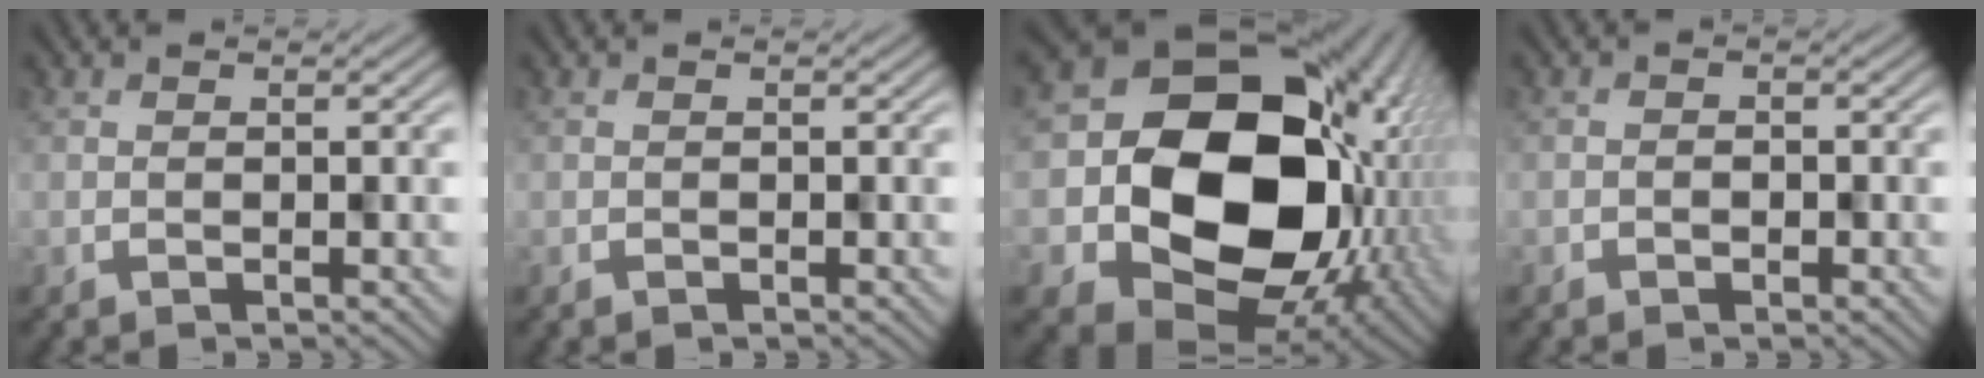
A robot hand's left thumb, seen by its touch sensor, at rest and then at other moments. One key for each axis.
{"total": 0.5, "fx": -0.4, "fy": 0.2, "fz": -0.2, "tx": 0.003, "ty": -0.004, "tz": -0.004}
{"total": 20.9, "fx": 0.2, "fy": 16.8, "fz": 12.5, "tx": -0.248, "ty": -0.049, "tz": 0.042}
{"total": 0.8, "fx": -0.6, "fy": 0.4, "fz": -0.3, "tx": 0.008, "ty": -0.003, "tz": -0.010}